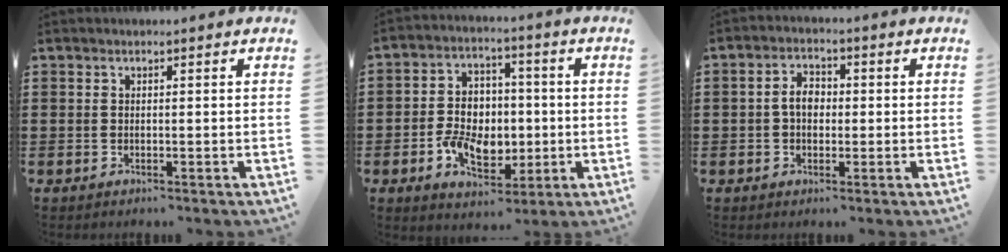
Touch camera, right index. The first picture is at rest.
{"total": 8.1, "force": [-1.5, 6.0, 5.2], "torque": [-0.104, 0.006, -0.030]}
{"total": 3.7, "force": [-0.2, 2.4, 2.9], "torque": [-0.058, 0.010, -0.006]}